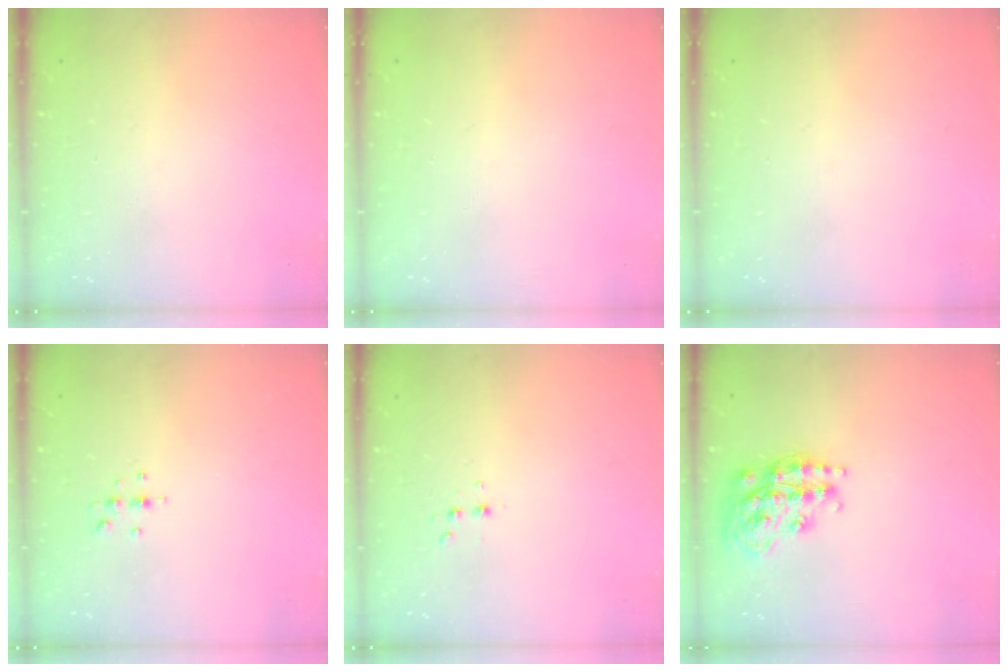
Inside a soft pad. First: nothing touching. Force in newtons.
{"total": 0.0}
{"total": 0.0}
{"total": 4.4, "press": 4.3, "slide": 0.6}
{"total": 2.6, "press": 2.5, "slide": 0.8}
{"total": 18.0, "press": 17.9, "slide": 1.1}